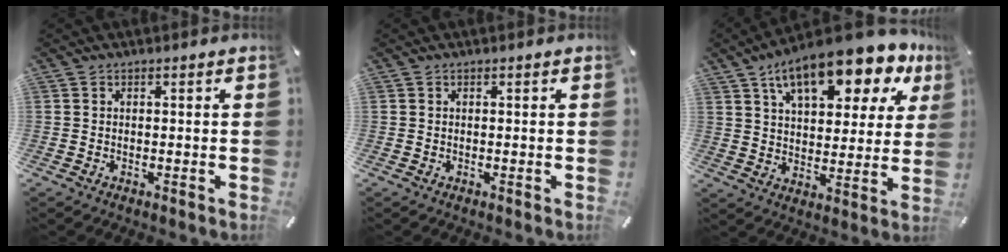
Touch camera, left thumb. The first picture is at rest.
{"total": 0.0}
{"total": 18.7, "force": [11.5, 8.1, 12.2], "torque": [-0.194, -0.054, 0.190]}